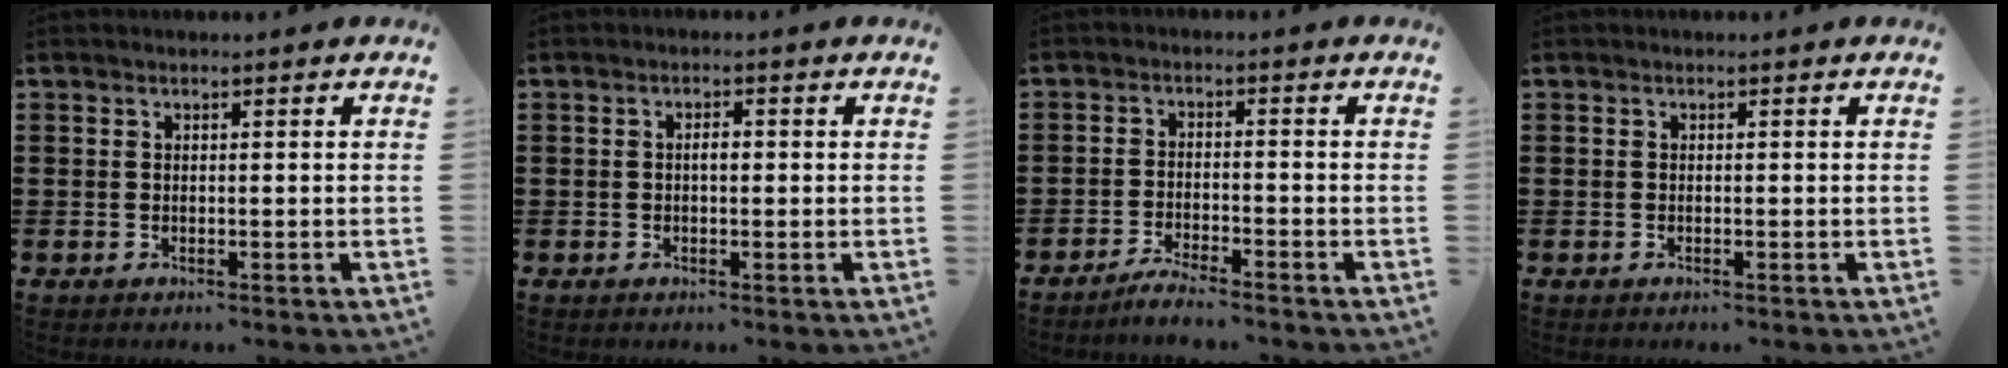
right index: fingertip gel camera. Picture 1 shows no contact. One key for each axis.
{"total": 1.6, "fx": 0.0, "fy": 0.6, "fz": 1.5, "tx": -0.028, "ty": 0.003, "tz": -0.002}
{"total": 2.9, "fx": -2.8, "fy": -0.2, "fz": 0.7, "tx": -0.014, "ty": 0.002, "tz": -0.057}
{"total": 0.0}